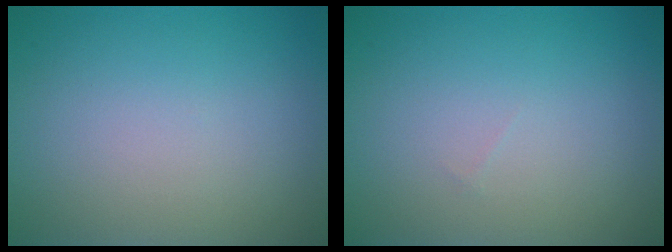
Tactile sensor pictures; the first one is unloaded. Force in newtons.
{"total": 0.0}